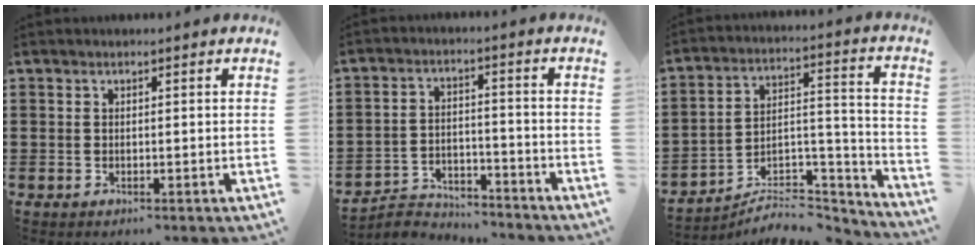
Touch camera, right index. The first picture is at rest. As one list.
[{"total": 4.6, "force": [-4.5, 0.7, 0.2], "torque": [-0.009, 0.010, -0.094]}, {"total": 5.9, "force": [-5.2, 2.1, 1.9], "torque": [-0.028, 0.004, -0.102]}]